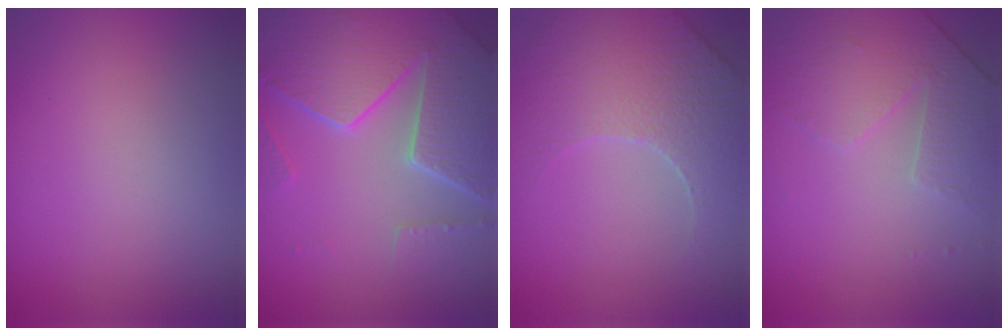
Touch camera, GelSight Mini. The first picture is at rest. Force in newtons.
{"total": 8.1, "press": 5.9, "slide": 5.5}
{"total": 5.2, "press": 4.7, "slide": 2.2}
{"total": 4.7, "press": 3.3, "slide": 3.3}